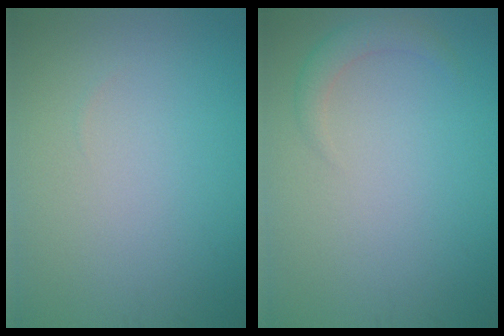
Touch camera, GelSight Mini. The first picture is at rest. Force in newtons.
{"total": 1.8, "press": 1.8, "slide": 0.3}